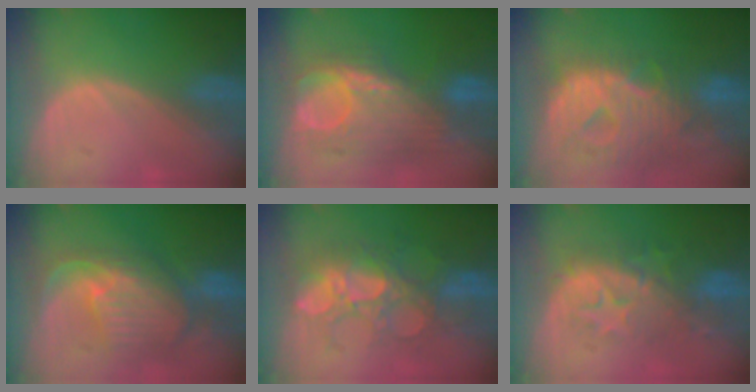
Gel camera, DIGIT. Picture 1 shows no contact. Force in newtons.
{"total": 10.4, "press": 9.9, "slide": 3.0}
{"total": 12.9, "press": 11.0, "slide": 6.8}
{"total": 11.1, "press": 9.7, "slide": 5.5}
{"total": 9.3, "press": 9.1, "slide": 2.1}
{"total": 9.0, "press": 8.7, "slide": 2.2}